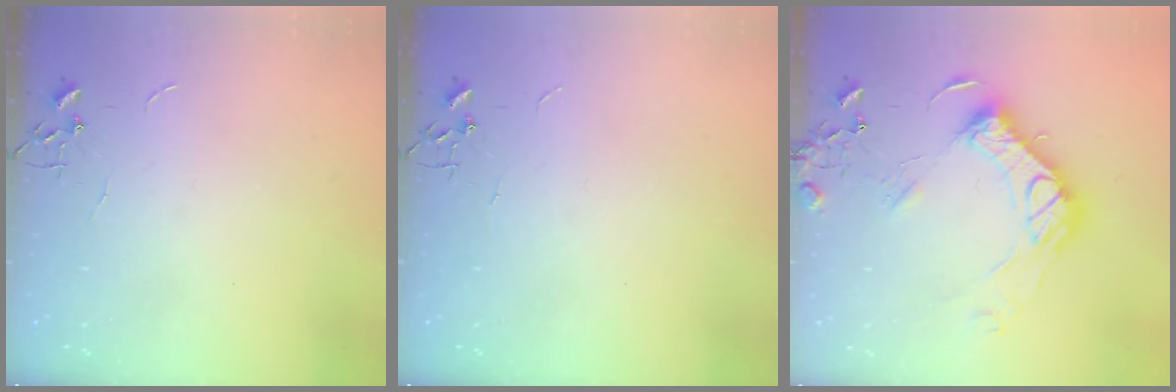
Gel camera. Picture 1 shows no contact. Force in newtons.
{"total": 0.0}
{"total": 16.4, "press": 16.4, "slide": 0.9}